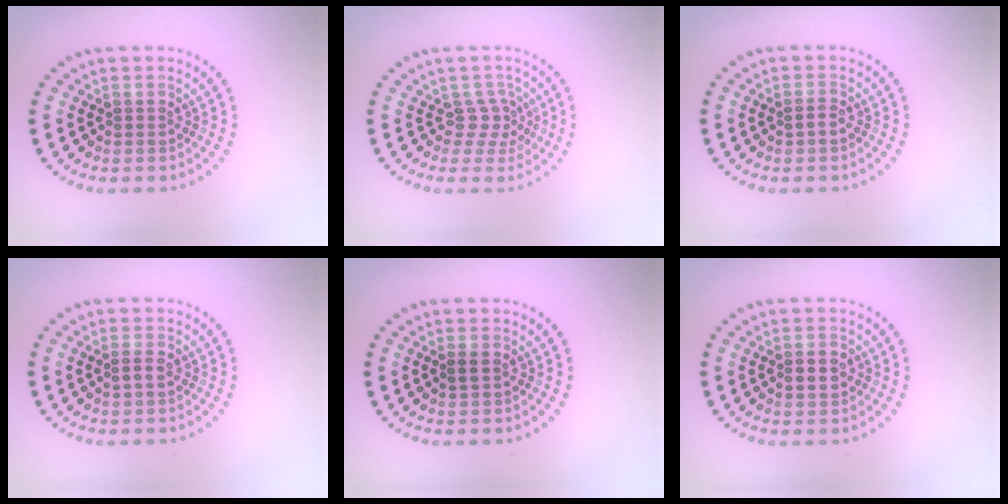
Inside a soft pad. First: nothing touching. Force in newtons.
{"total": 2.0, "press": 1.3, "slide": 1.5}
{"total": 0.9, "press": 0.9, "slide": 0.3}
{"total": 1.1, "press": 1.1, "slide": 0.4}
{"total": 0.7, "press": 0.7, "slide": 0.2}
{"total": 2.1, "press": 2.1, "slide": 0.2}